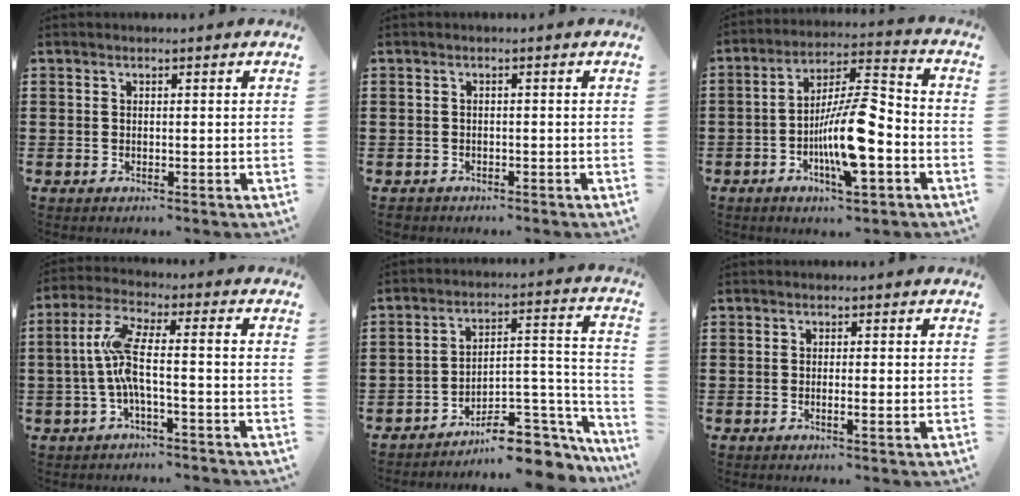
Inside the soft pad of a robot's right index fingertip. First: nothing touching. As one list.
[{"total": 1.0, "force": [-0.9, 0.3, 0.0], "torque": [-0.005, 0.001, -0.020]}, {"total": 12.5, "force": [-3.9, 3.2, 11.4], "torque": [-0.225, -0.001, -0.075]}, {"total": 7.9, "force": [-1.0, 1.6, 7.7], "torque": [-0.166, -0.006, -0.026]}, {"total": 9.6, "force": [-7.9, 3.4, 4.4], "torque": [-0.040, 0.027, -0.144]}, {"total": 1.4, "force": [-0.2, 0.0, 1.4], "torque": [-0.024, -0.005, -0.004]}]